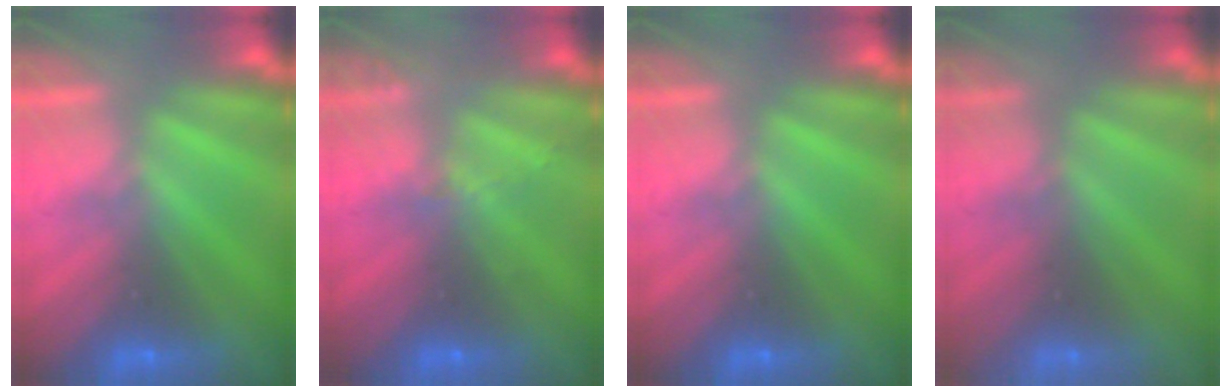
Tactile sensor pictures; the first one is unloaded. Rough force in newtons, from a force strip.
{"total": 2.0}
{"total": 0.0}
{"total": 3.0}